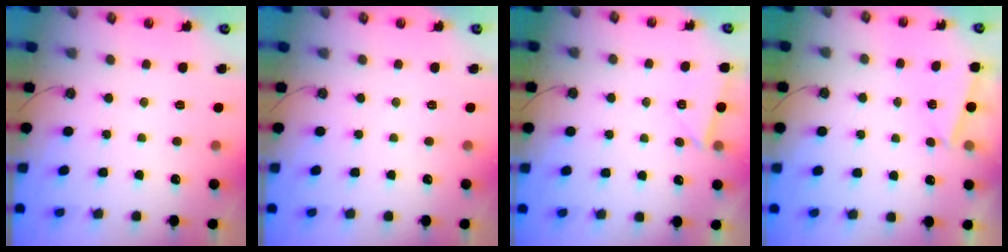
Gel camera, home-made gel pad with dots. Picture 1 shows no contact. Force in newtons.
{"total": 0.0}
{"total": 2.4, "press": 2.0, "slide": 1.2}
{"total": 2.6, "press": 1.3, "slide": 2.3}